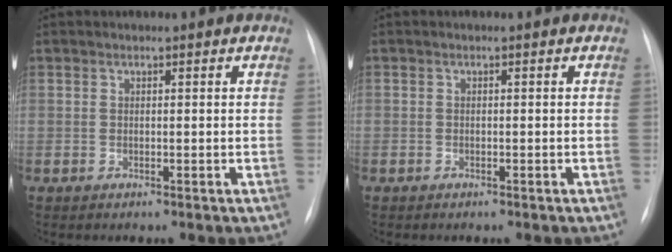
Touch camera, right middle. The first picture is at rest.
{"total": 0.6, "force": [-0.4, 0.5, 0.0], "torque": [-0.006, 0.003, -0.006]}